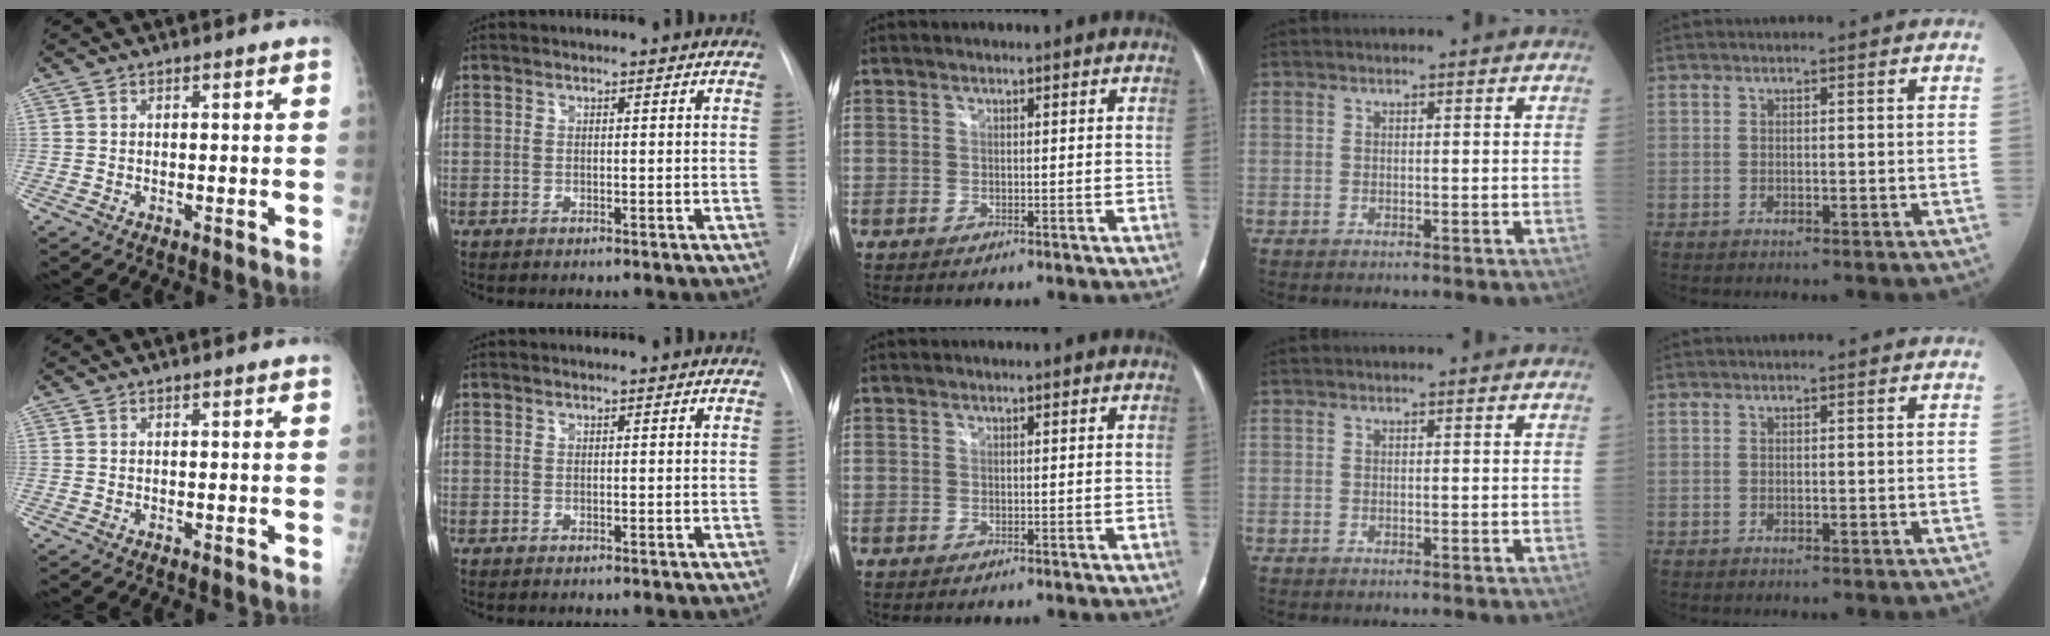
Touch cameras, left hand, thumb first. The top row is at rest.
{}